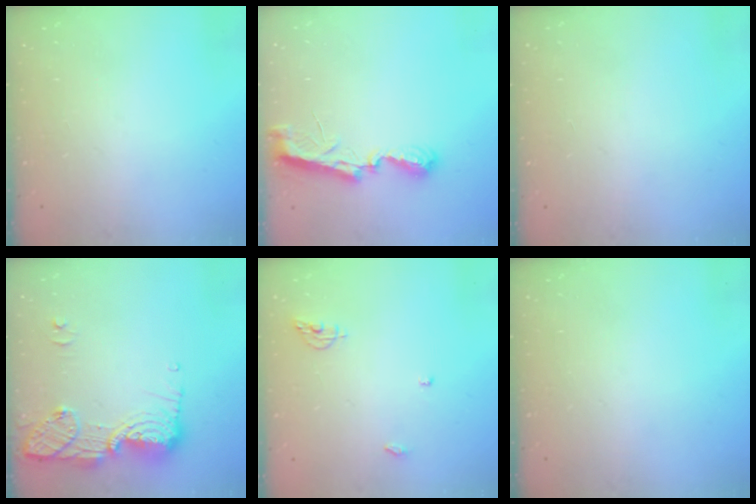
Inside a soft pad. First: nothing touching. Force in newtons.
{"total": 7.2, "press": 7.2, "slide": 0.1}
{"total": 1.1, "press": 0.9, "slide": 0.6}
{"total": 14.5, "press": 14.3, "slide": 2.9}
{"total": 5.9, "press": 5.9, "slide": 0.2}
{"total": 0.0}